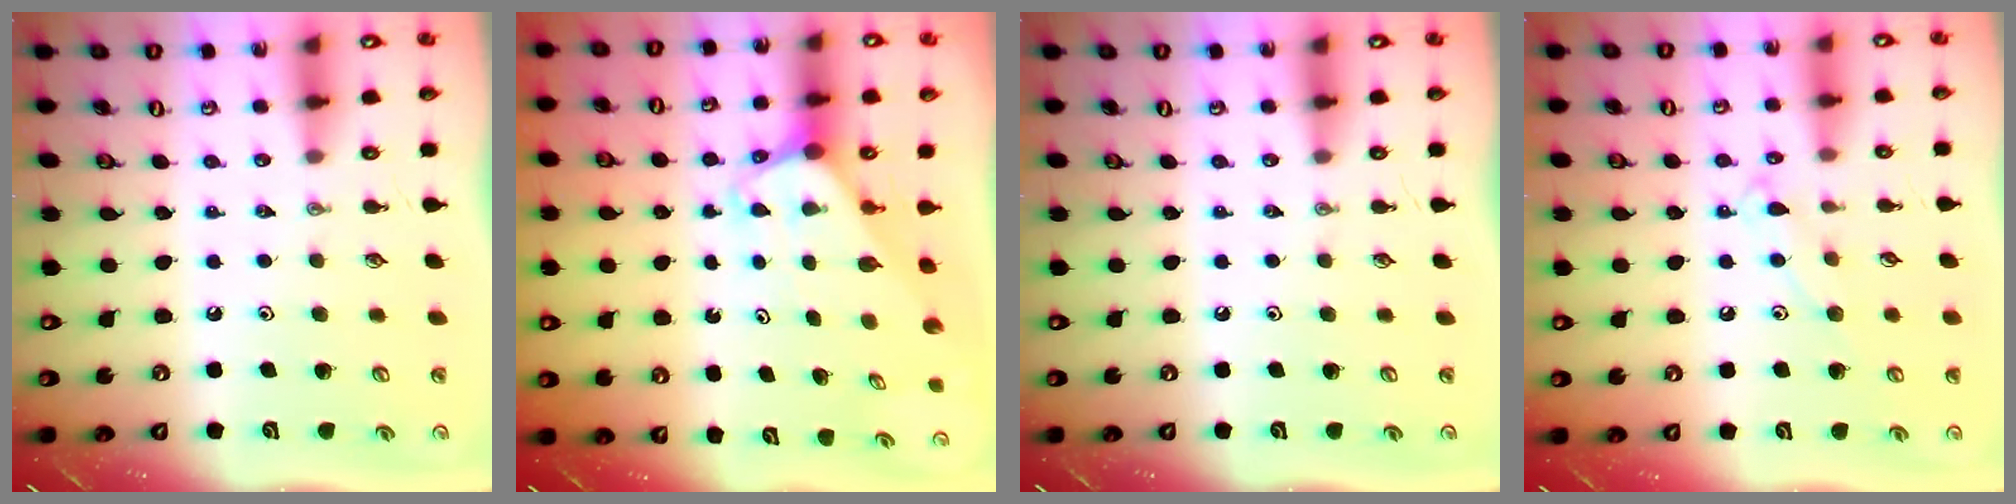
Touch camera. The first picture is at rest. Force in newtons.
{"total": 2.0, "press": 2.0, "slide": 0.2}
{"total": 0.0}
{"total": 8.0, "press": 8.0, "slide": 0.7}